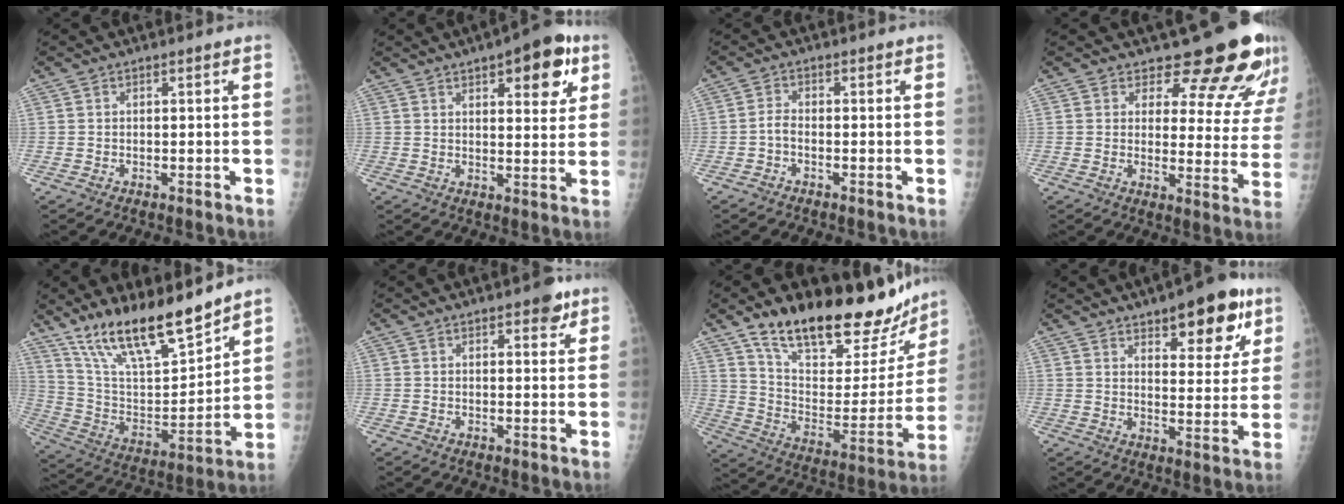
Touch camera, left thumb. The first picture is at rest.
{"total": 12.2, "force": [6.0, 4.9, 9.4], "torque": [-0.086, -0.019, 0.073]}
{"total": 1.5, "force": [-0.7, 0.9, 1.1], "torque": [-0.017, 0.003, -0.018]}
{"total": 15.3, "force": [13.4, 5.3, 5.1], "torque": [-0.010, -0.112, 0.147]}
{"total": 19.2, "force": [15.1, 4.8, 10.7], "torque": [-0.157, -0.080, 0.281]}
{"total": 3.7, "force": [2.3, 1.7, 2.4], "torque": [-0.013, -0.009, 0.026]}
{"total": 28.2, "force": [21.5, 10.0, 15.2], "torque": [-0.195, -0.089, 0.327]}
{"total": 14.6, "force": [8.6, 5.7, 10.3], "torque": [-0.096, -0.037, 0.120]}